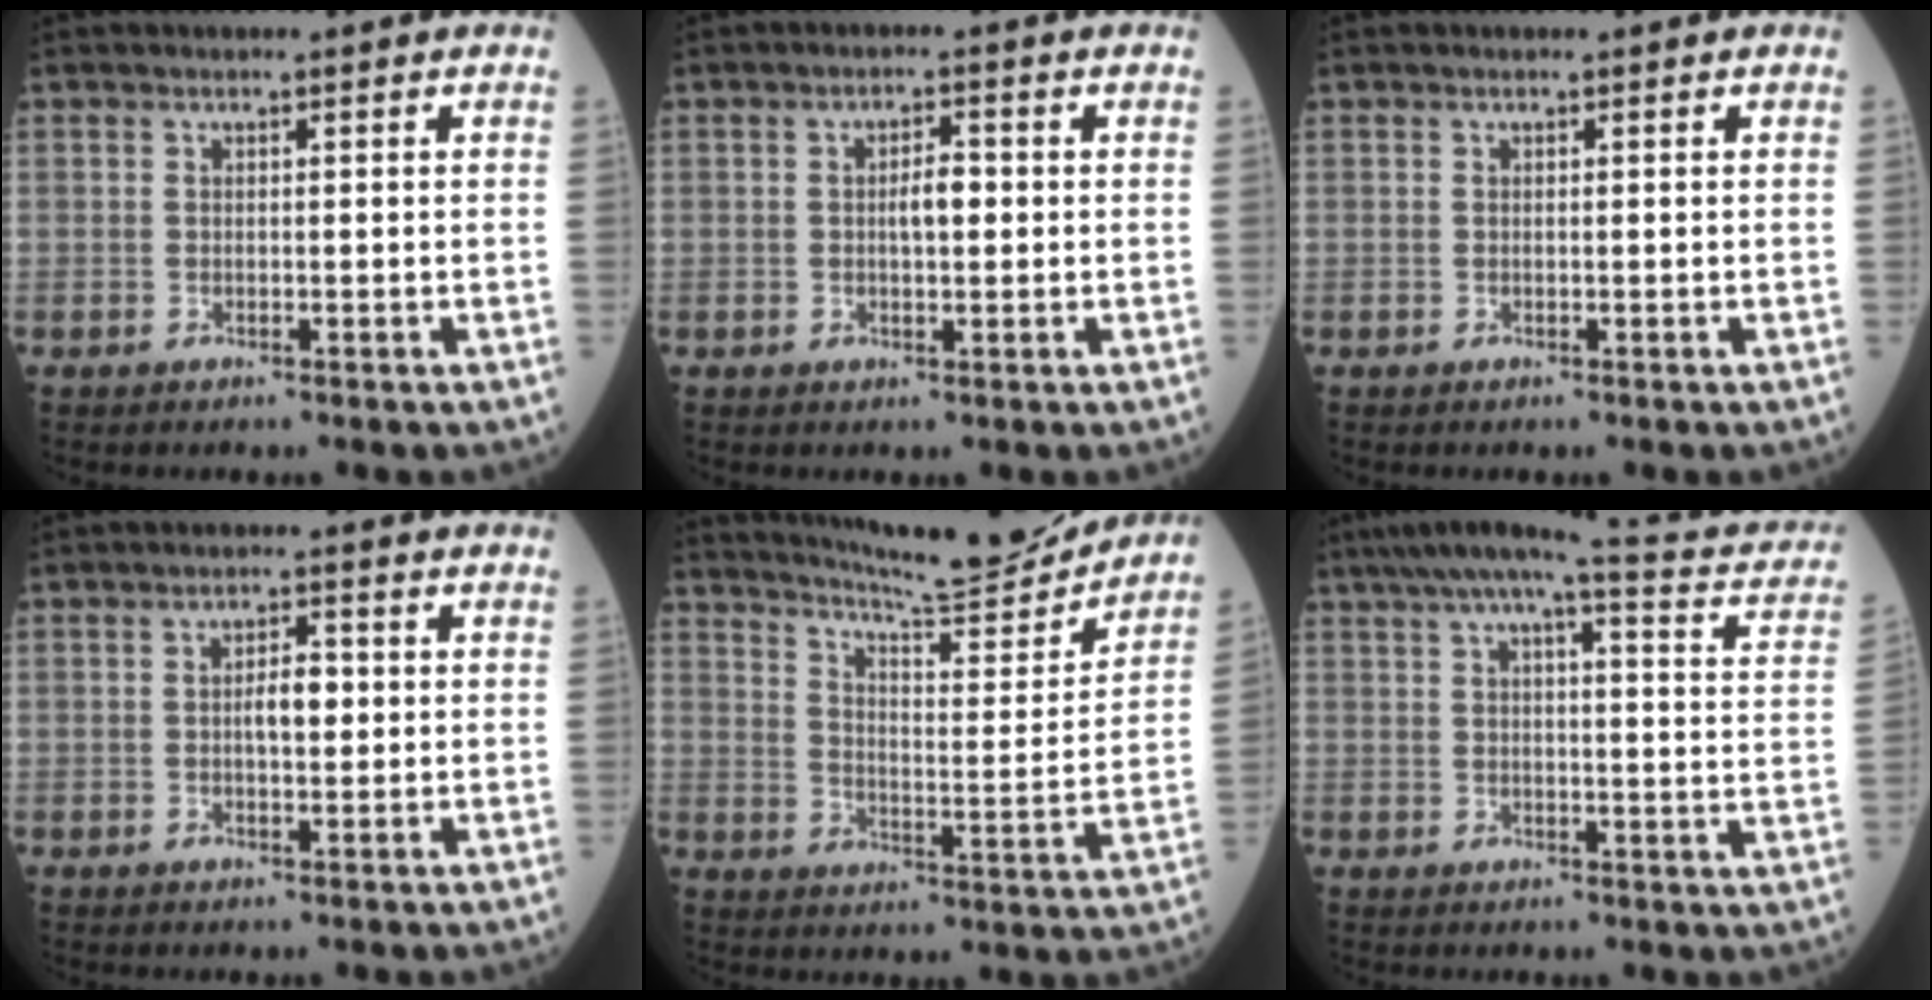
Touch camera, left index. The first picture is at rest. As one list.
[{"total": 3.0, "force": [0.0, 1.0, 2.8], "torque": [-0.046, 0.005, 0.001]}, {"total": 0.0}, {"total": 3.3, "force": [0.1, 1.2, 3.1], "torque": [-0.050, 0.006, 0.001]}, {"total": 18.6, "force": [17.6, 0.2, 6.0], "torque": [-0.102, -0.048, 0.246]}, {"total": 19.4, "force": [15.6, 2.6, 11.3], "torque": [-0.163, 0.015, 0.177]}]